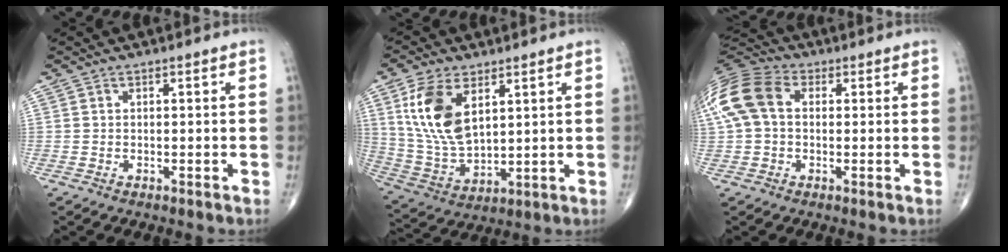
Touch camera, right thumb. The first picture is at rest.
{"total": 14.0, "force": [5.3, 7.5, 10.5], "torque": [-0.207, -0.020, 0.118]}
{"total": 13.3, "force": [2.1, 9.2, 9.3], "torque": [-0.208, 0.036, 0.030]}